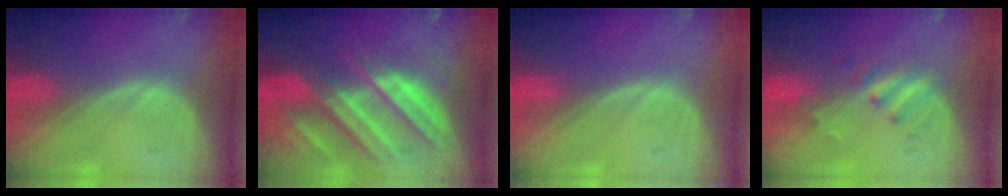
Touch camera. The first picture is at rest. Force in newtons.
{"total": 10.4, "press": 9.2, "slide": 4.9}
{"total": 0.0}
{"total": 3.1, "press": 2.8, "slide": 1.2}